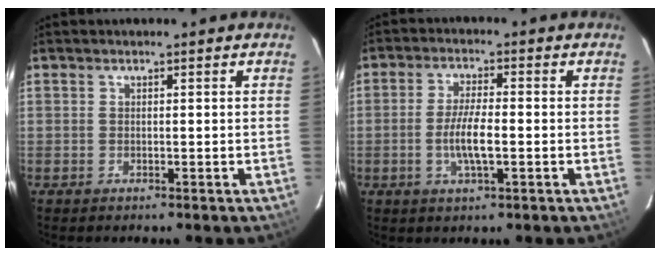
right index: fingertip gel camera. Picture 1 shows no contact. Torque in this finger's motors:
{"motor_torque": [0.79, -0.67, 0.57, 0.07]}